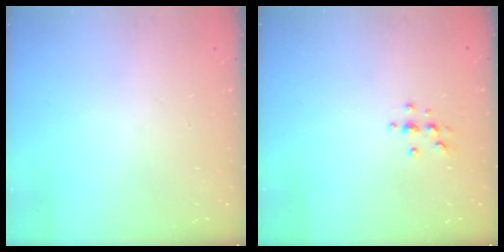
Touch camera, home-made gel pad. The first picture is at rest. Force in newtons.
{"total": 3.3, "press": 3.3, "slide": 0.4}